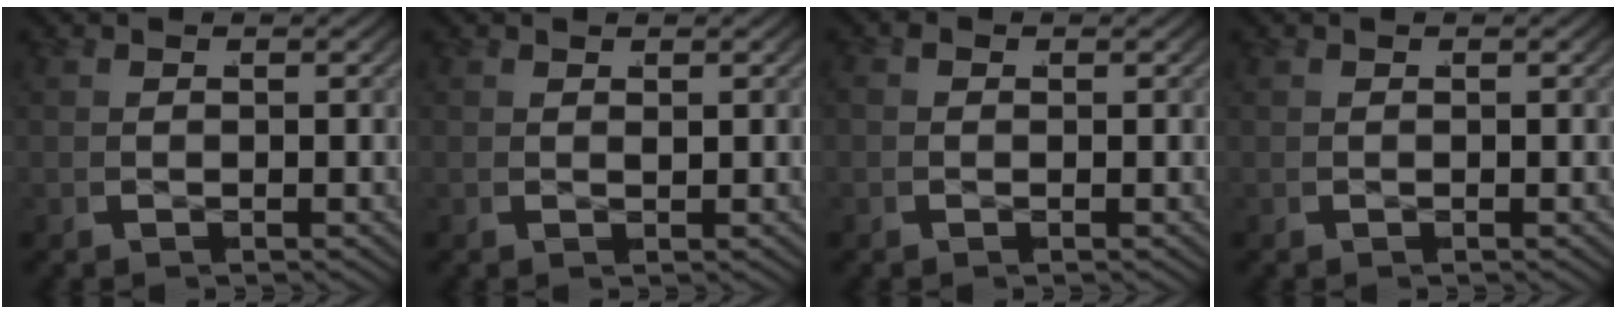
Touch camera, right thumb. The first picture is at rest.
{"total": 0.5, "force": [0.5, -0.2, -0.1], "torque": [0.006, 0.001, 0.010]}
{"total": 0.7, "force": [0.0, 0.6, 0.3], "torque": [-0.007, -0.002, -0.002]}
{"total": 0.0}